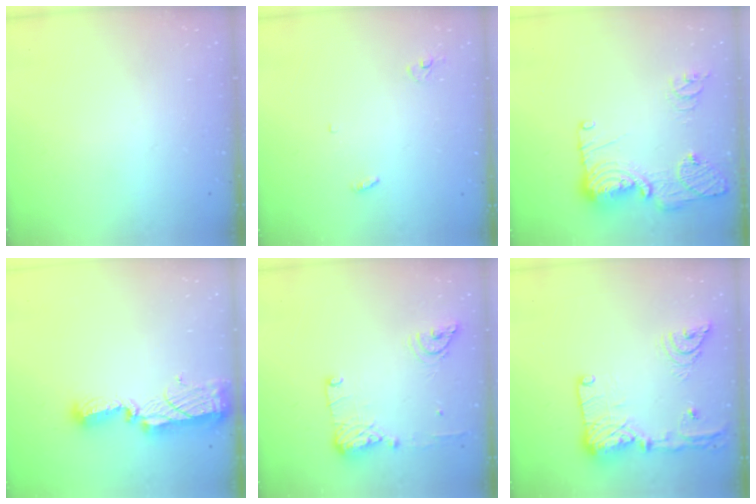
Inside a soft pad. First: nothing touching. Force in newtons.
{"total": 3.3, "press": 3.2, "slide": 0.3}
{"total": 16.2, "press": 16.2, "slide": 1.7}
{"total": 8.7, "press": 8.6, "slide": 0.8}
{"total": 12.7, "press": 12.4, "slide": 2.7}
{"total": 20.1, "press": 19.9, "slide": 3.0}